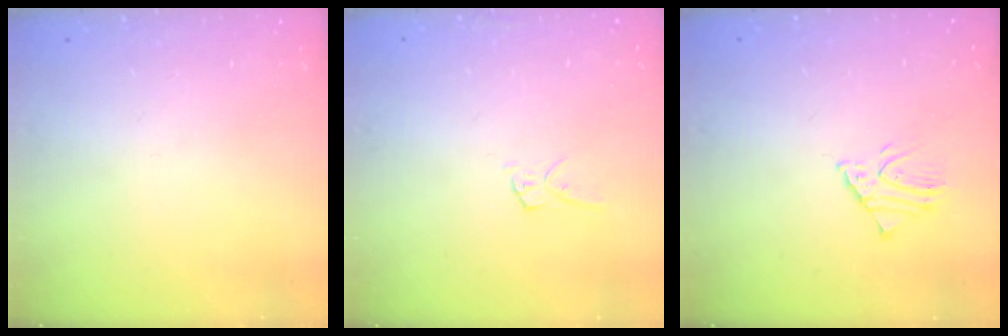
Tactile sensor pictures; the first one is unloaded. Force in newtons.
{"total": 5.3, "press": 5.3, "slide": 0.2}
{"total": 2.0, "press": 2.0, "slide": 0.1}